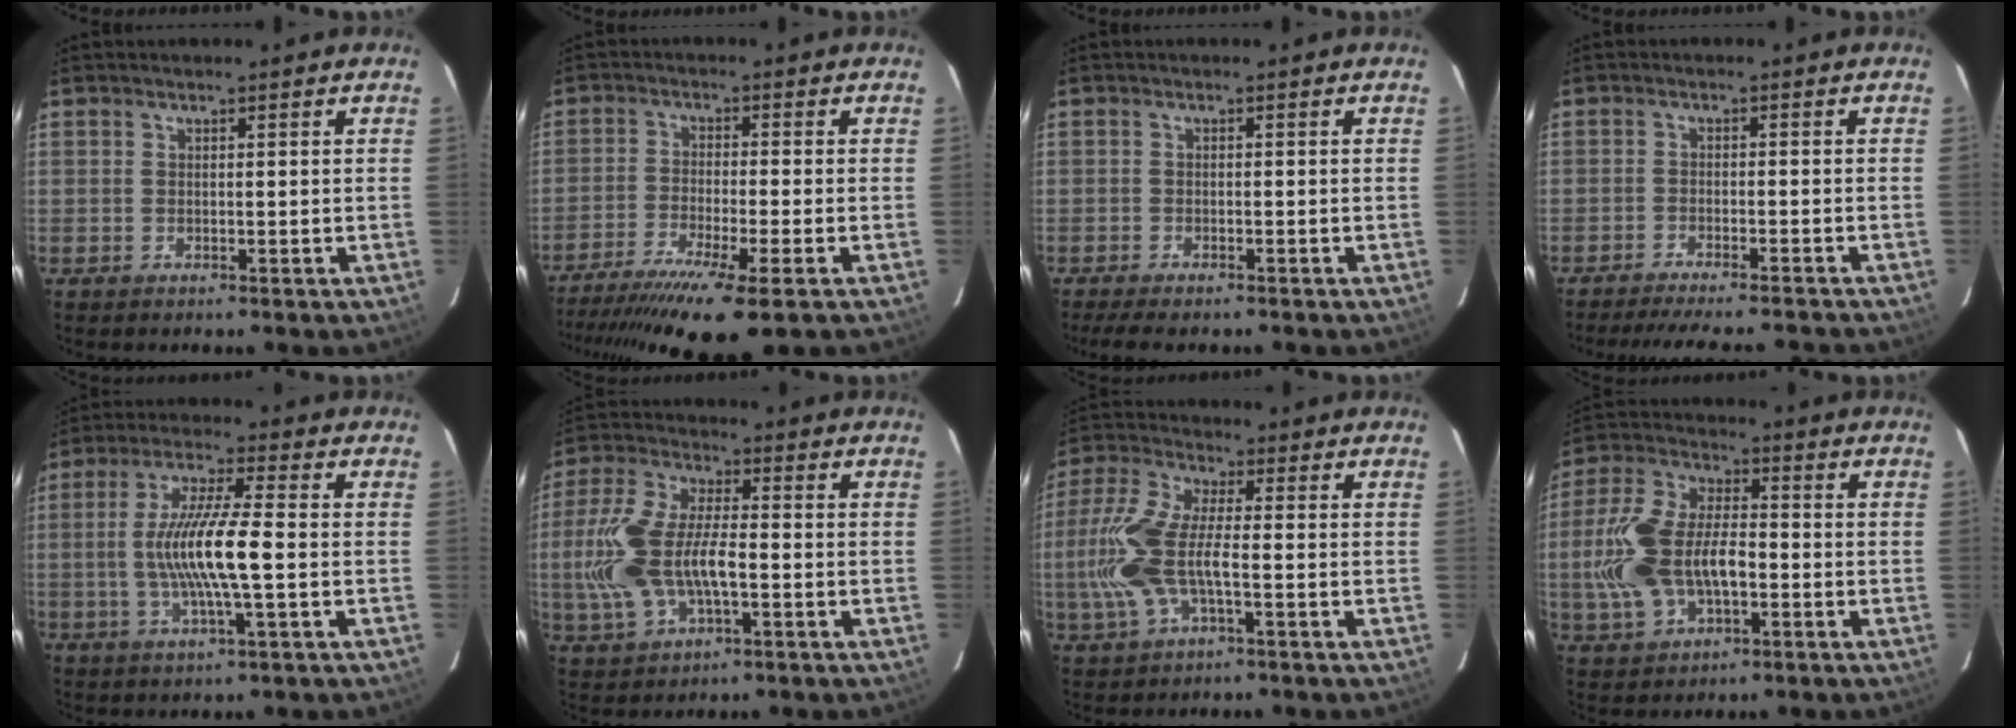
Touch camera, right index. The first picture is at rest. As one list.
[{"total": 15.8, "force": [-11.5, 1.5, 10.8], "torque": [-0.216, -0.050, -0.192]}, {"total": 5.4, "force": [-4.5, 1.1, 2.8], "torque": [-0.066, -0.020, -0.074]}, {"total": 13.8, "force": [-12.5, 1.6, 5.6], "torque": [-0.115, -0.008, -0.177]}, {"total": 11.8, "force": [-1.3, 0.9, 11.7], "torque": [-0.225, -0.002, -0.025]}, {"total": 16.0, "force": [-2.4, 7.8, 13.7], "torque": [-0.303, 0.003, -0.042]}, {"total": 13.7, "force": [-2.5, 5.0, 12.5], "torque": [-0.278, 0.002, -0.052]}, {"total": 15.9, "force": [-2.8, 8.7, 13.0], "torque": [-0.287, 0.007, -0.047]}]